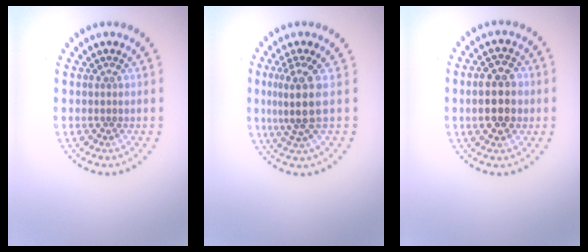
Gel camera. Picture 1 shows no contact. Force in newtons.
{"total": 3.3, "press": 2.5, "slide": 2.1}
{"total": 4.7, "press": 4.7, "slide": 0.4}